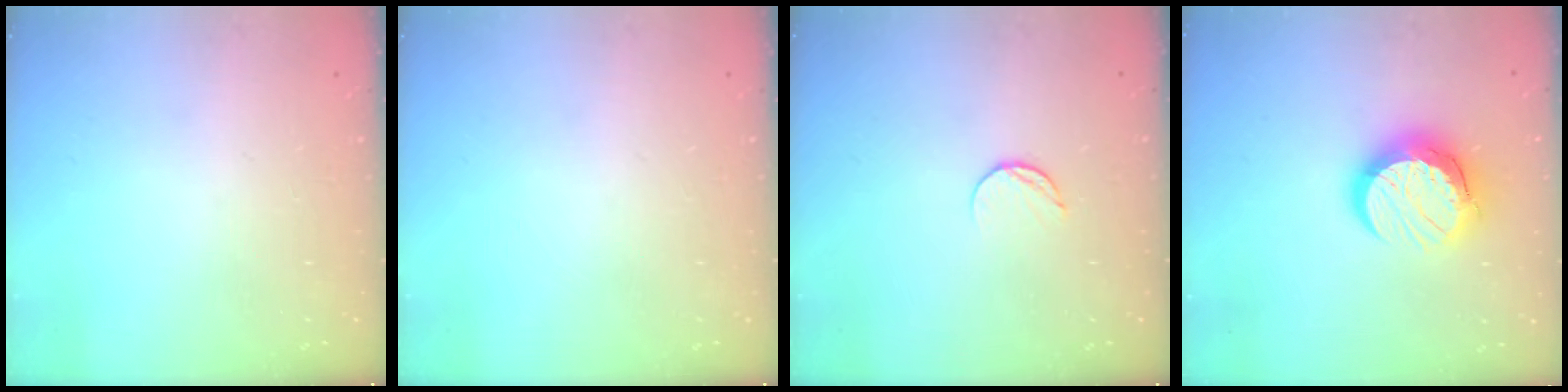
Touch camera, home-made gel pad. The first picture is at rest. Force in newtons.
{"total": 0.0}
{"total": 6.3, "press": 6.3, "slide": 0.7}
{"total": 13.1, "press": 13.1, "slide": 1.2}